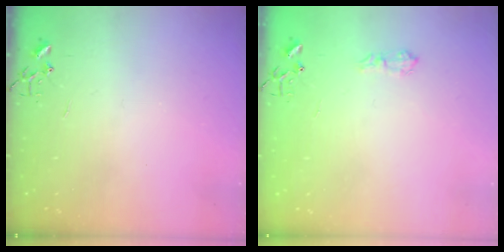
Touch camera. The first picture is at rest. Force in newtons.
{"total": 7.0, "press": 6.9, "slide": 0.9}